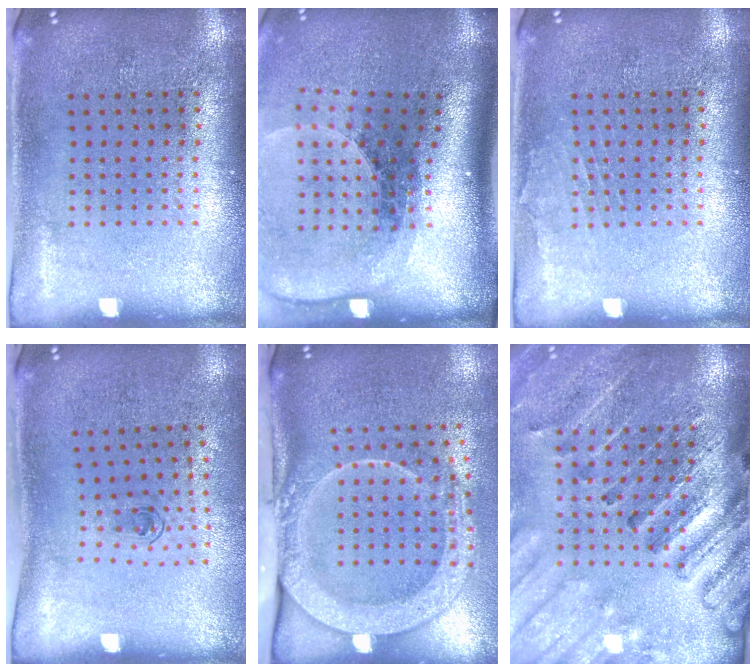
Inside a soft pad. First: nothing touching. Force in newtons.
{"total": 2.6, "press": 1.9, "slide": 1.8}
{"total": 0.7, "press": 0.7, "slide": 0.1}
{"total": 0.6, "press": 0.4, "slide": 0.5}
{"total": 2.8, "press": 2.1, "slide": 1.9}
{"total": 2.8, "press": 2.7, "slide": 0.6}